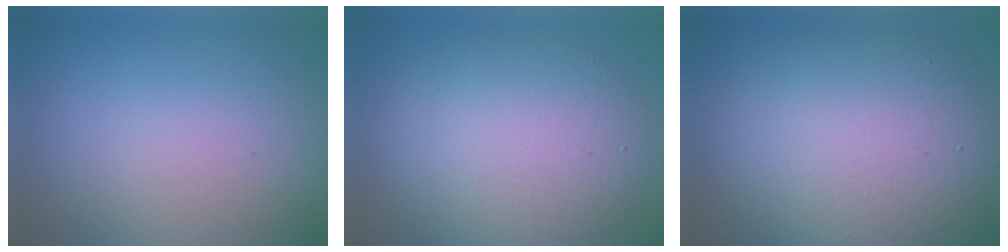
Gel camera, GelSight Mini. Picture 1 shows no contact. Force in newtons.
{"total": 7.8, "press": 7.8, "slide": 0.3}
{"total": 10.7, "press": 10.7, "slide": 0.4}